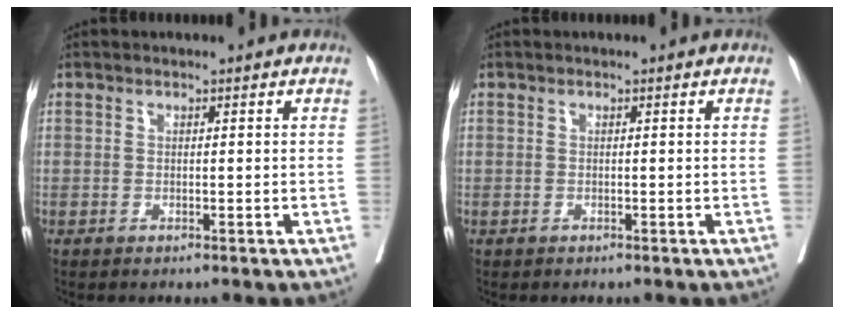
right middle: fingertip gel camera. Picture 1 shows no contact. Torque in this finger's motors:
{"motor_torque": [-0.20, 0.25, -0.01, -0.01]}